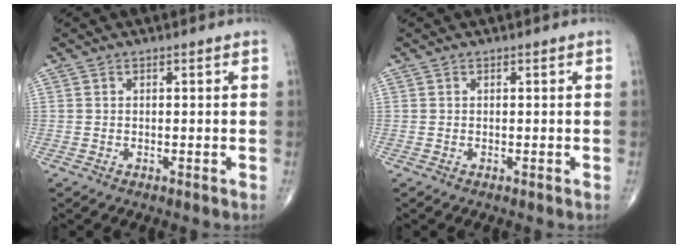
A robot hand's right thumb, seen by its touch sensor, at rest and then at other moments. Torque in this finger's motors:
{"motor_torque": [0.00, 0.00, -0.03, 0.03, 0.00]}